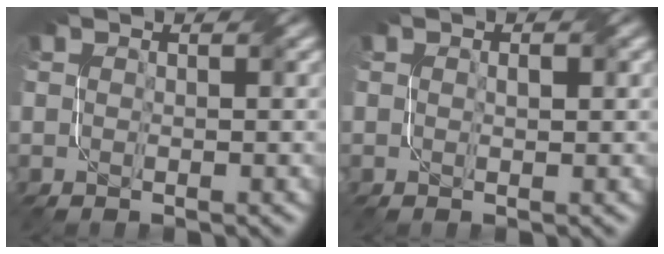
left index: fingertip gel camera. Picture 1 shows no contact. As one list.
[{"total": 0.6, "force": [0.1, 0.3, 0.5], "torque": [-0.002, 0.004, 0.007]}]